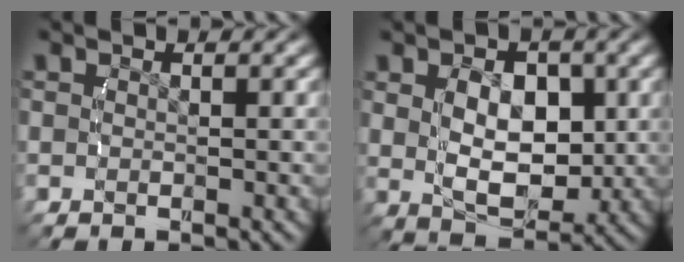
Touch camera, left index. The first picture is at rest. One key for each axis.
{"total": 5.8, "fx": 0.6, "fy": 3.5, "fz": 4.6, "tx": -0.075, "ty": -0.018, "tz": 0.018}